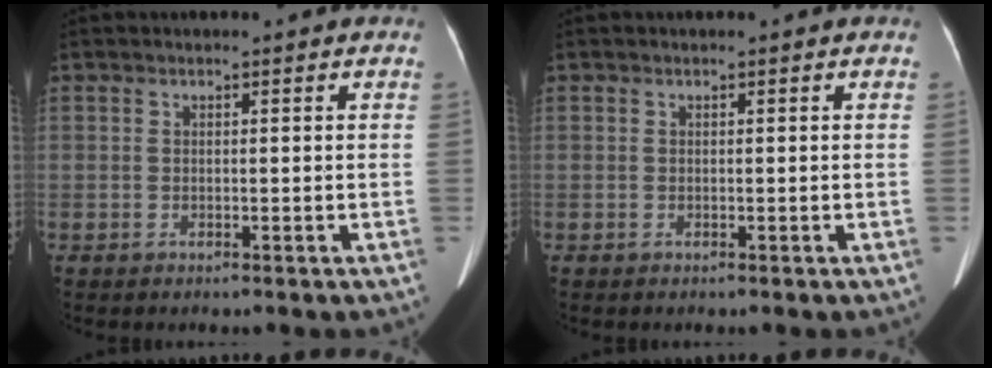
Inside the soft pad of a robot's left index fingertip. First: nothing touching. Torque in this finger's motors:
{"motor_torque": [0.03, 0.04, 0.00, 0.01]}